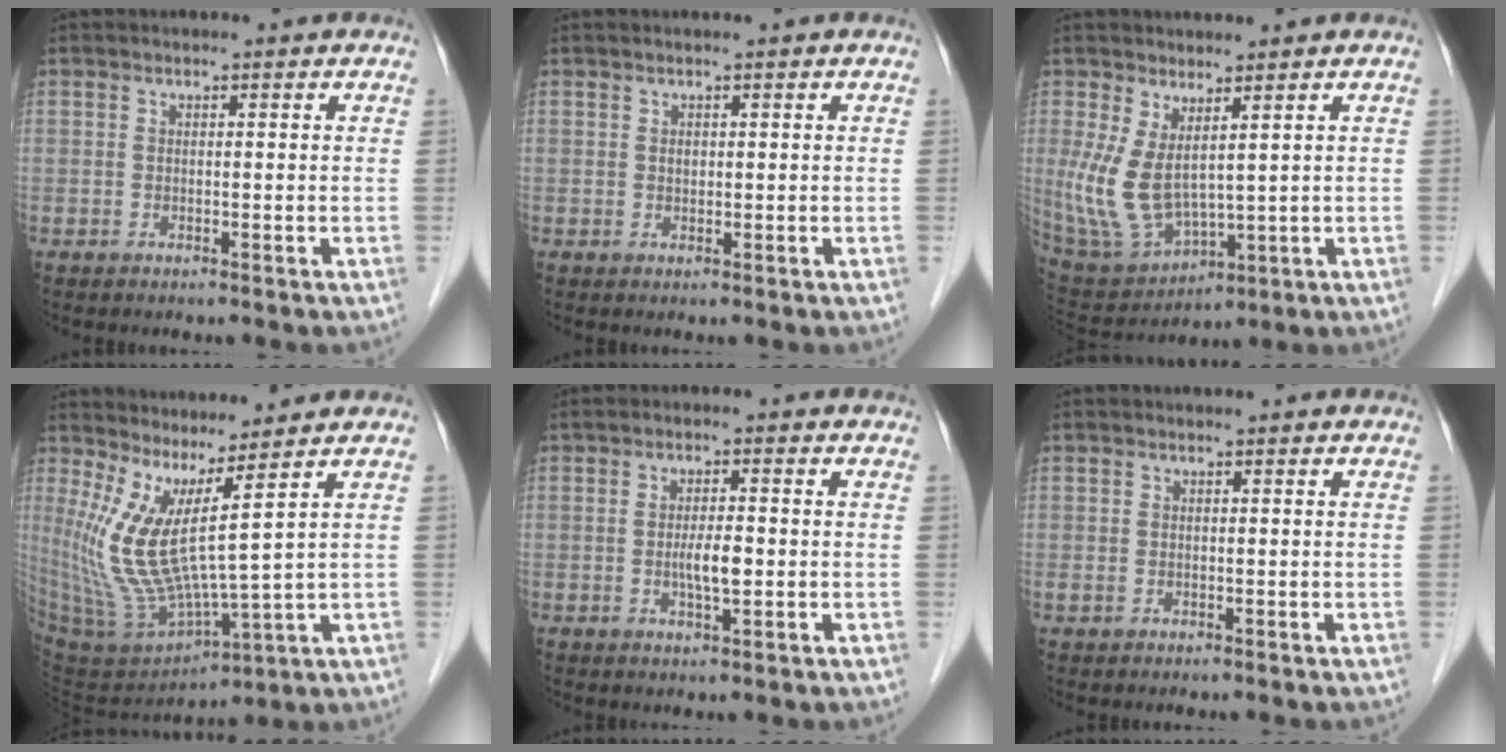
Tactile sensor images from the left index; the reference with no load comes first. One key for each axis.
{"total": 0.6, "fx": 0.3, "fy": 0.5, "fz": 0.3, "tx": -0.004, "ty": 0.005, "tz": 0.007}
{"total": 8.9, "fx": 2.0, "fy": 3.7, "fz": 7.9, "tx": -0.179, "ty": -0.014, "tz": 0.062}
{"total": 10.6, "fx": 5.1, "fy": 0.1, "fz": 9.3, "tx": -0.215, "ty": -0.033, "tz": 0.118}
{"total": 3.5, "fx": -0.5, "fy": 0.6, "fz": 3.5, "tx": -0.064, "ty": -0.002, "tz": -0.007}
{"total": 0.6, "fx": 0.0, "fy": 0.4, "fz": 0.4, "tx": -0.011, "ty": 0.007, "tz": 0.003}